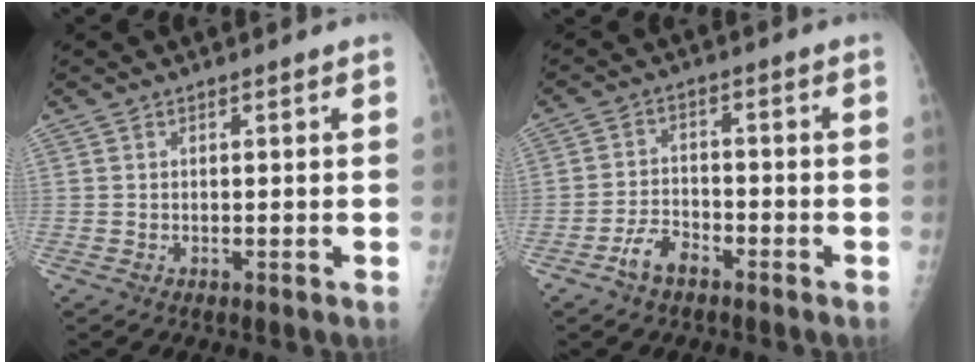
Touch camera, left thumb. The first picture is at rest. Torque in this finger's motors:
{"motor_torque": [-0.01, 0.05, 0.08, 0.00, 0.03]}